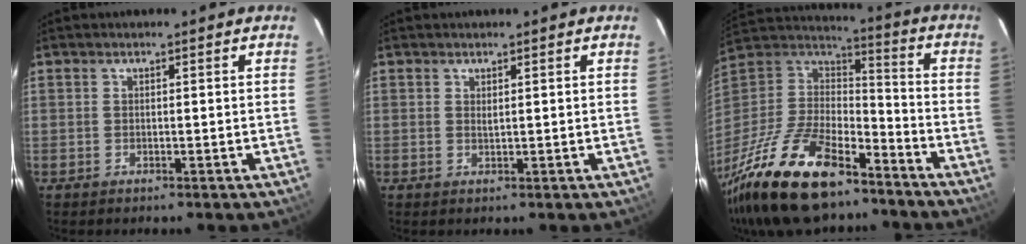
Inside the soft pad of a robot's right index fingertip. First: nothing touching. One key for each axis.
{"total": 0.8, "fx": 0.5, "fy": -0.1, "fz": 0.5, "tx": -0.011, "ty": 0.000, "tz": 0.011}
{"total": 29.1, "fx": -20.2, "fy": 11.7, "fz": 17.3, "tx": -0.365, "ty": -0.027, "tz": -0.342}